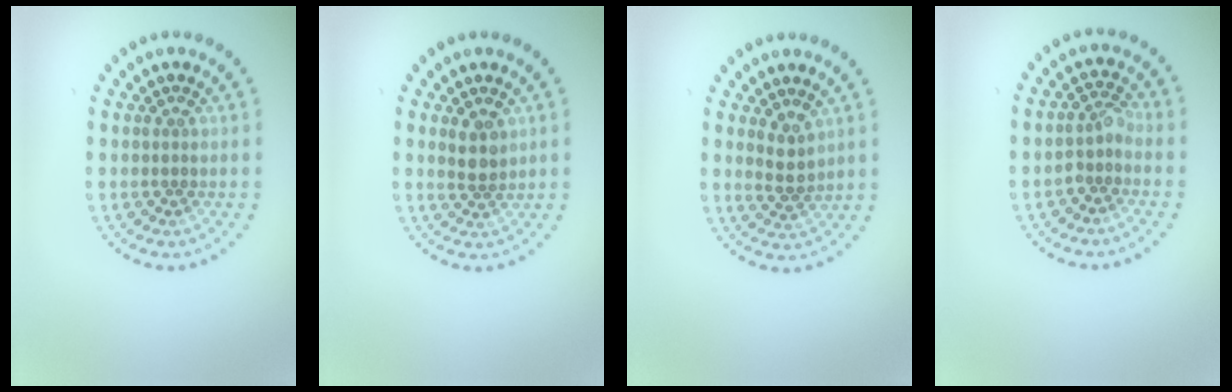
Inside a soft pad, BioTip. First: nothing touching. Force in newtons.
{"total": 2.0, "press": 1.8, "slide": 0.8}
{"total": 2.1, "press": 1.9, "slide": 1.0}
{"total": 1.9, "press": 1.5, "slide": 1.1}